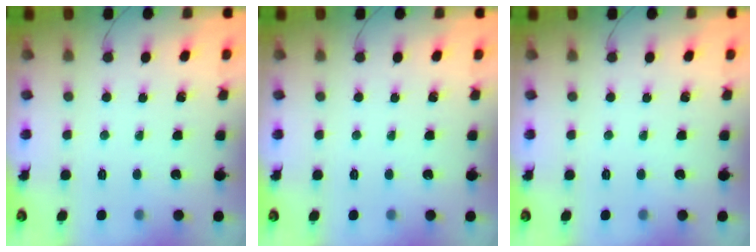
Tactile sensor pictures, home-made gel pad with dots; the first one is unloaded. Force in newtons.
{"total": 0.0}
{"total": 0.0}